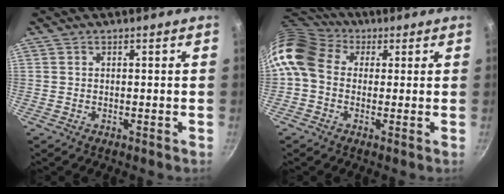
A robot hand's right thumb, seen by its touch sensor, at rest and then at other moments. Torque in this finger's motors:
{"motor_torque": [1.39, 1.44, 0.30, -0.21, 0.48]}